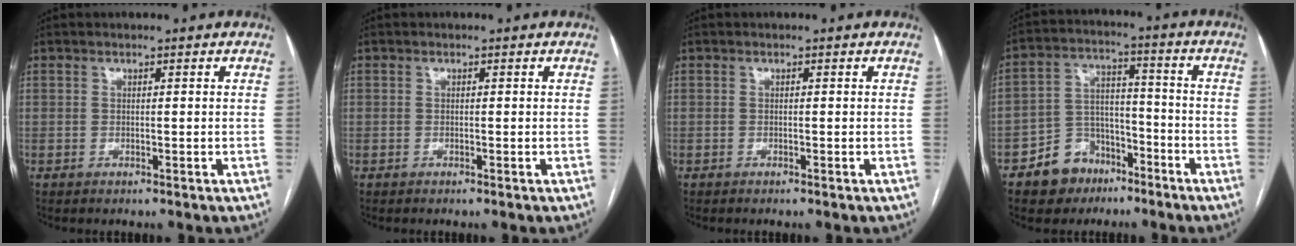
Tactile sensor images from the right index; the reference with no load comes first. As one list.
[{"total": 0.0}, {"total": 0.0}, {"total": 9.3, "force": [-5.8, 6.7, 2.7], "torque": [-0.047, 0.025, -0.092]}]